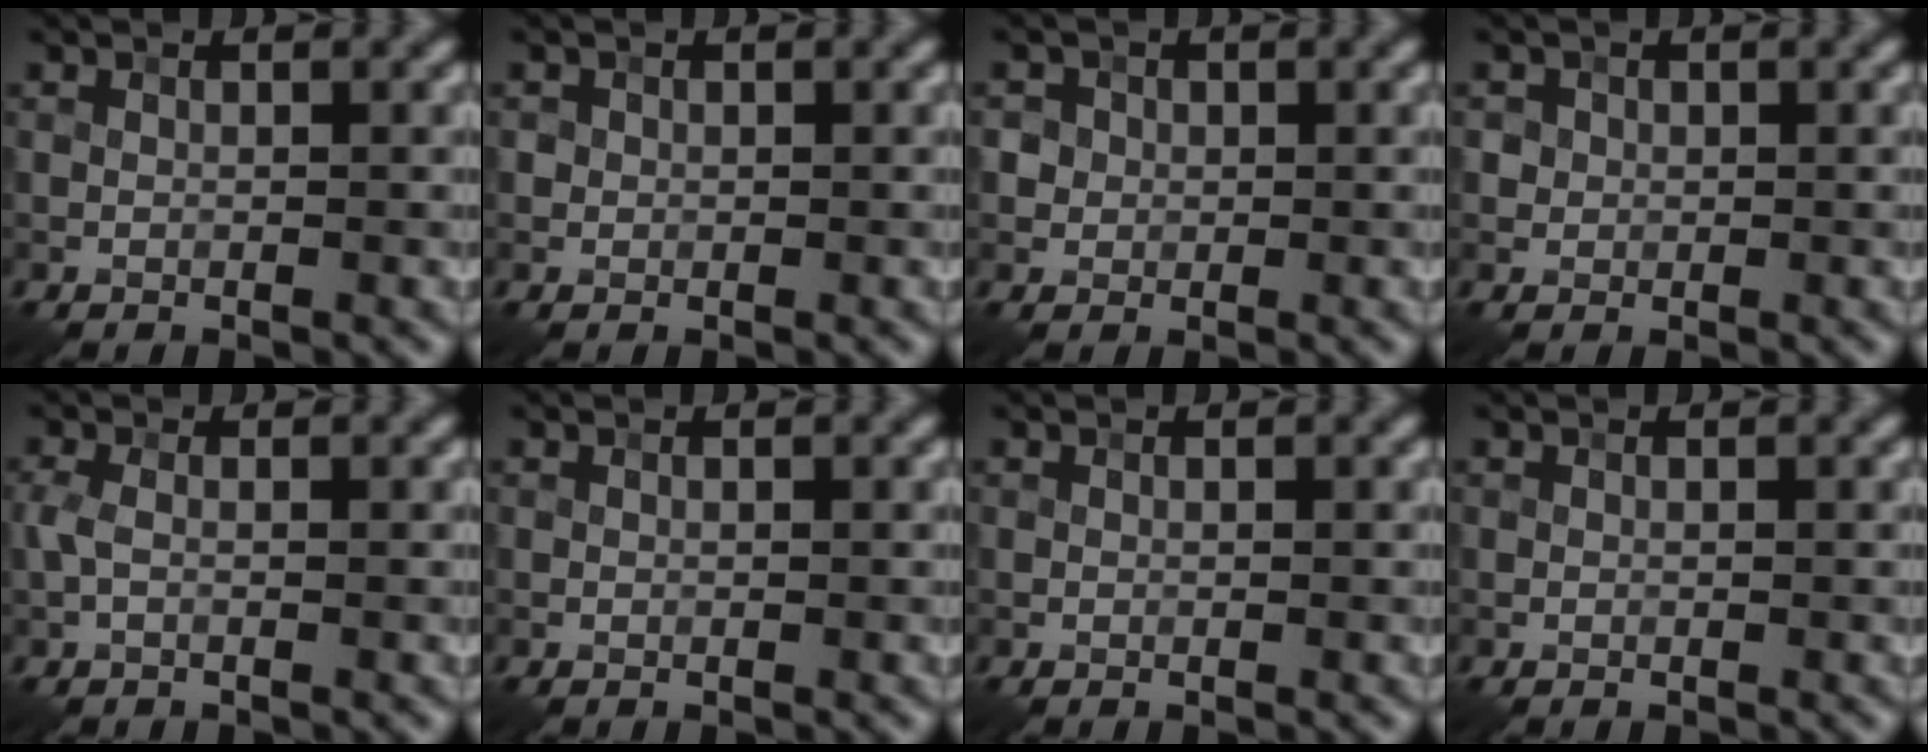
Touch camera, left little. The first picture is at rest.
{"total": 0.6, "force": [0.1, 0.6, 0.0], "torque": [0.008, -0.003, -0.001]}
{"total": 2.6, "force": [0.8, 2.3, 0.8], "torque": [-0.004, 0.004, 0.012]}
{"total": 1.3, "force": [0.4, 1.2, 0.3], "torque": [0.002, -0.002, 0.012]}
{"total": 1.4, "force": [-0.2, 0.6, 1.3], "torque": [-0.033, 0.004, -0.007]}
{"total": 0.0}
{"total": 0.0}
{"total": 0.0}